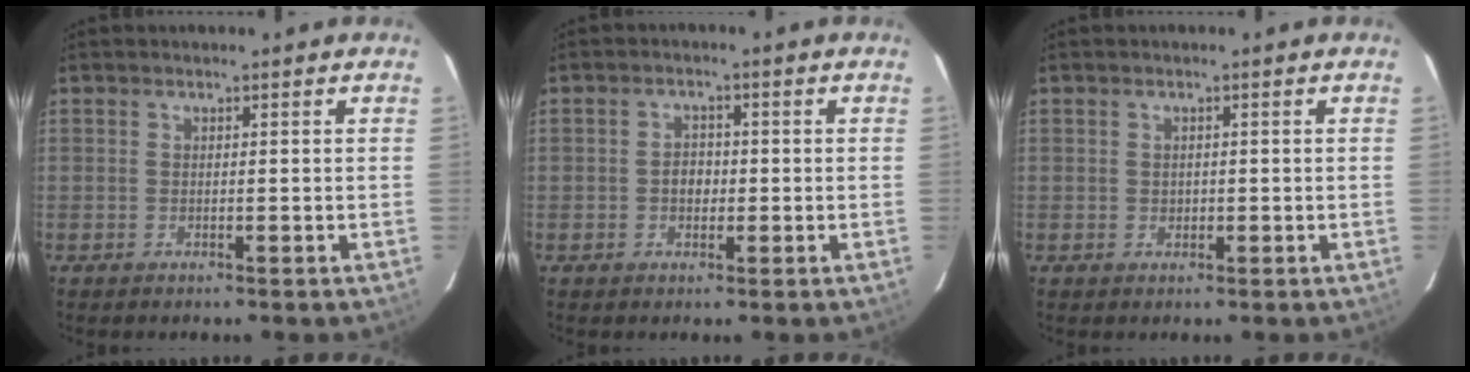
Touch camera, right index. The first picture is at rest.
{"total": 2.6, "force": [-0.5, 2.2, 1.4], "torque": [-0.025, 0.008, -0.009]}
{"total": 1.1, "force": [0.0, 1.0, 0.3], "torque": [-0.001, 0.002, 0.001]}